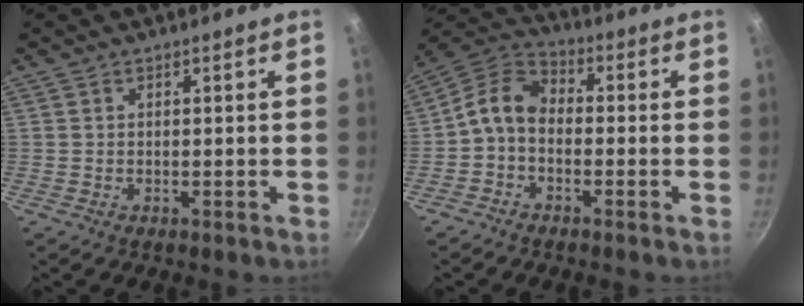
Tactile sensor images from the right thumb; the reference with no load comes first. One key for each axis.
{"total": 7.7, "fx": -1.5, "fy": 5.4, "fz": 5.3, "tx": -0.099, "ty": 0.039, "tz": -0.048}